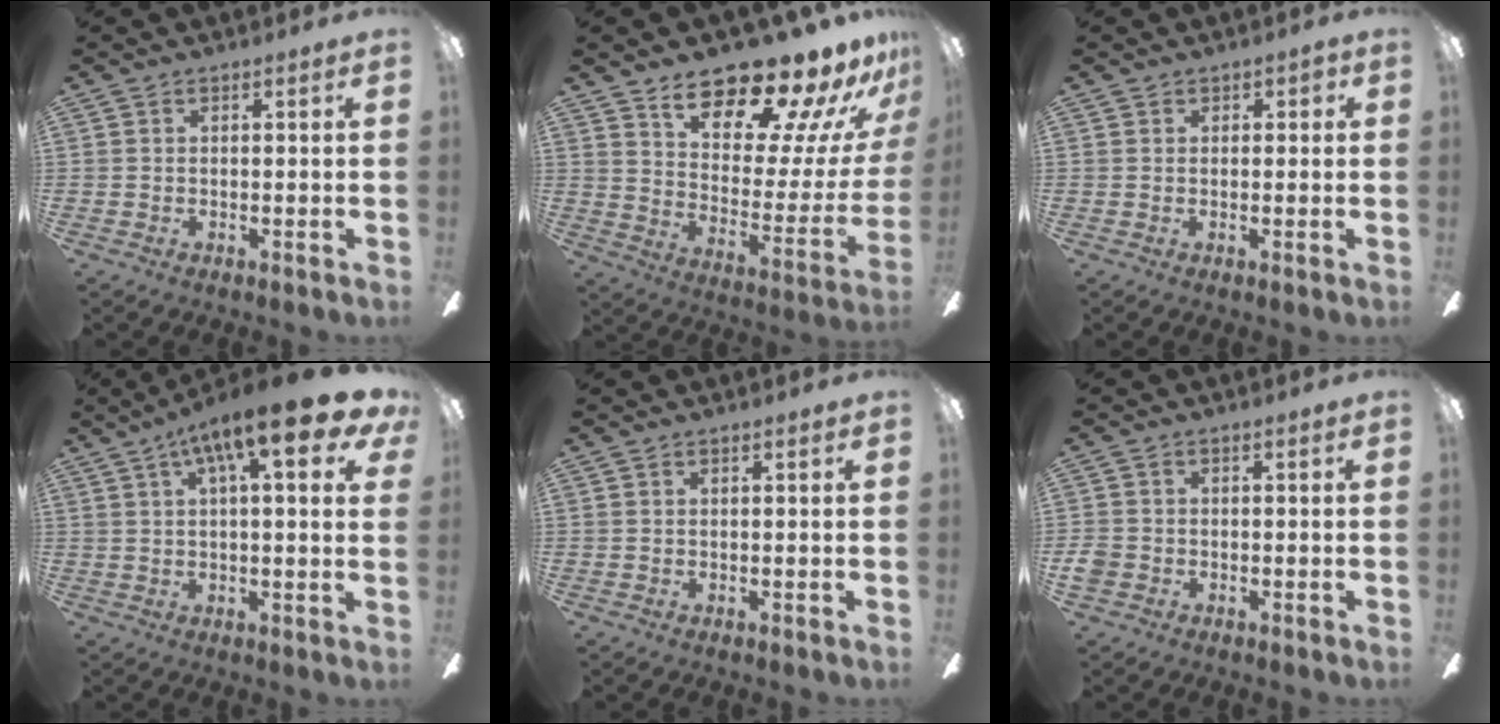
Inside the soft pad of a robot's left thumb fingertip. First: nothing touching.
{"total": 20.8, "force": [16.9, 5.3, 10.8], "torque": [-0.162, -0.128, 0.276]}
{"total": 1.4, "force": [0.6, 1.1, 0.6], "torque": [-0.003, 0.001, 0.009]}
{"total": 16.7, "force": [8.6, 4.5, 13.6], "torque": [-0.211, -0.032, 0.129]}
{"total": 0.9, "force": [0.4, 0.1, 0.8], "torque": [-0.017, 0.002, 0.007]}
{"total": 2.5, "force": [-1.1, 1.9, 1.2], "torque": [-0.025, 0.003, -0.021]}